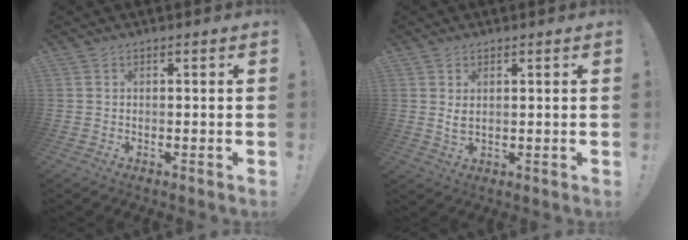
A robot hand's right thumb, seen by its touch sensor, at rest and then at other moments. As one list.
[{"total": 2.7, "force": [1.0, 1.2, 2.2], "torque": [-0.036, -0.003, 0.018]}]